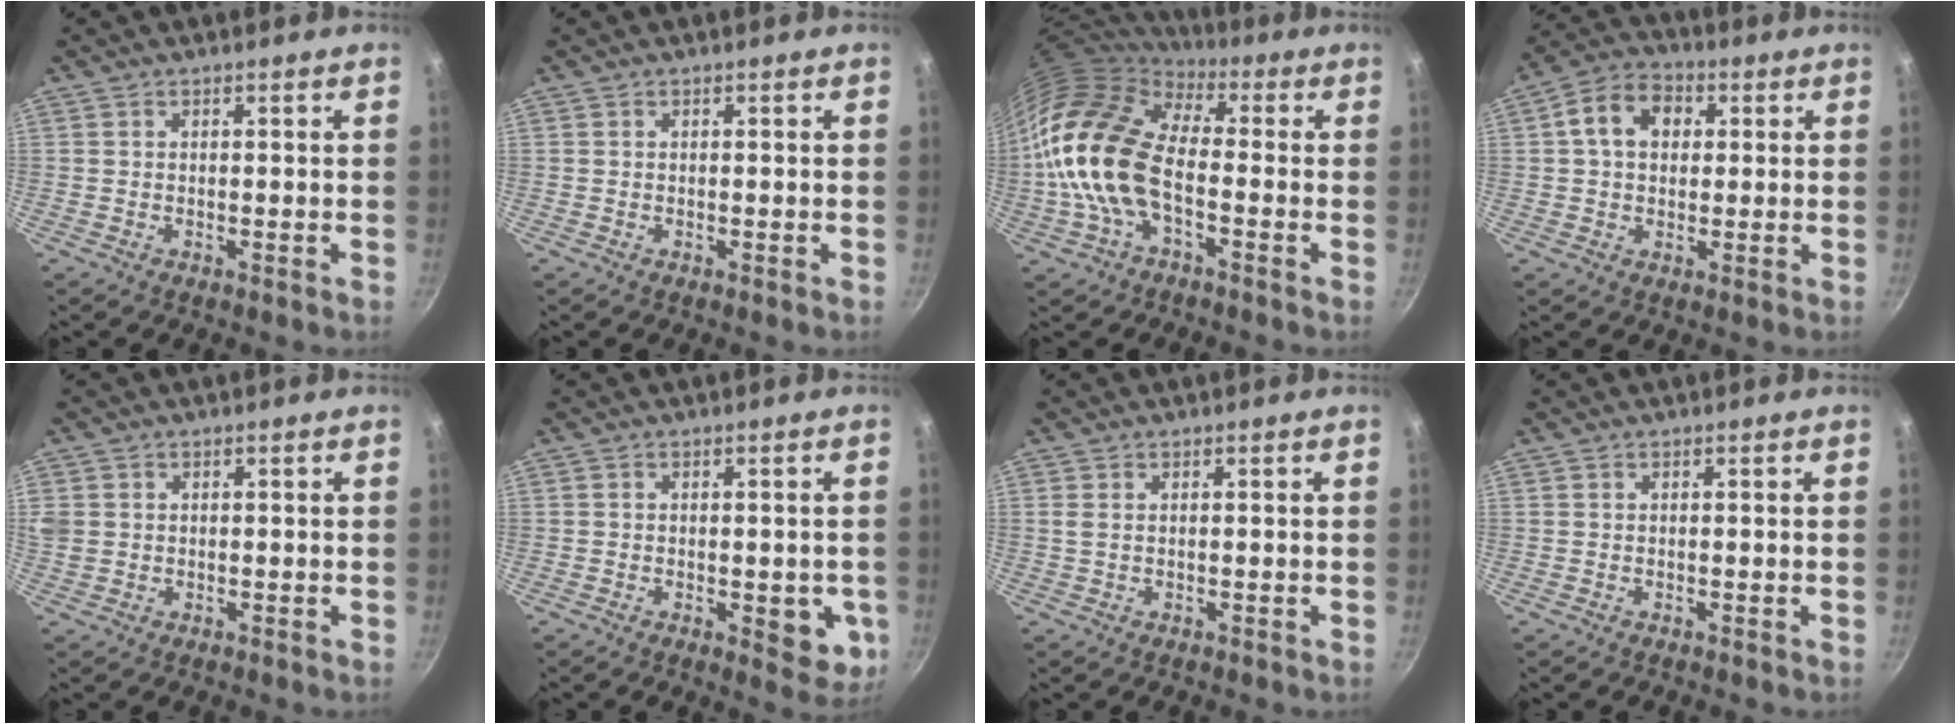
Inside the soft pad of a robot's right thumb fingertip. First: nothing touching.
{"total": 0.0}
{"total": 17.1, "force": [-2.6, 9.6, 13.9], "torque": [-0.237, 0.023, -0.062]}
{"total": 9.4, "force": [2.0, 7.1, 5.9], "torque": [-0.078, 0.017, 0.018]}
{"total": 3.4, "force": [0.6, 3.0, 1.6], "torque": [-0.029, 0.003, 0.015]}
{"total": 6.8, "force": [-1.4, 3.5, 5.6], "torque": [-0.043, -0.003, -0.015]}
{"total": 0.9, "force": [0.2, 0.4, 0.7], "torque": [-0.017, 0.000, 0.005]}
{"total": 0.0}